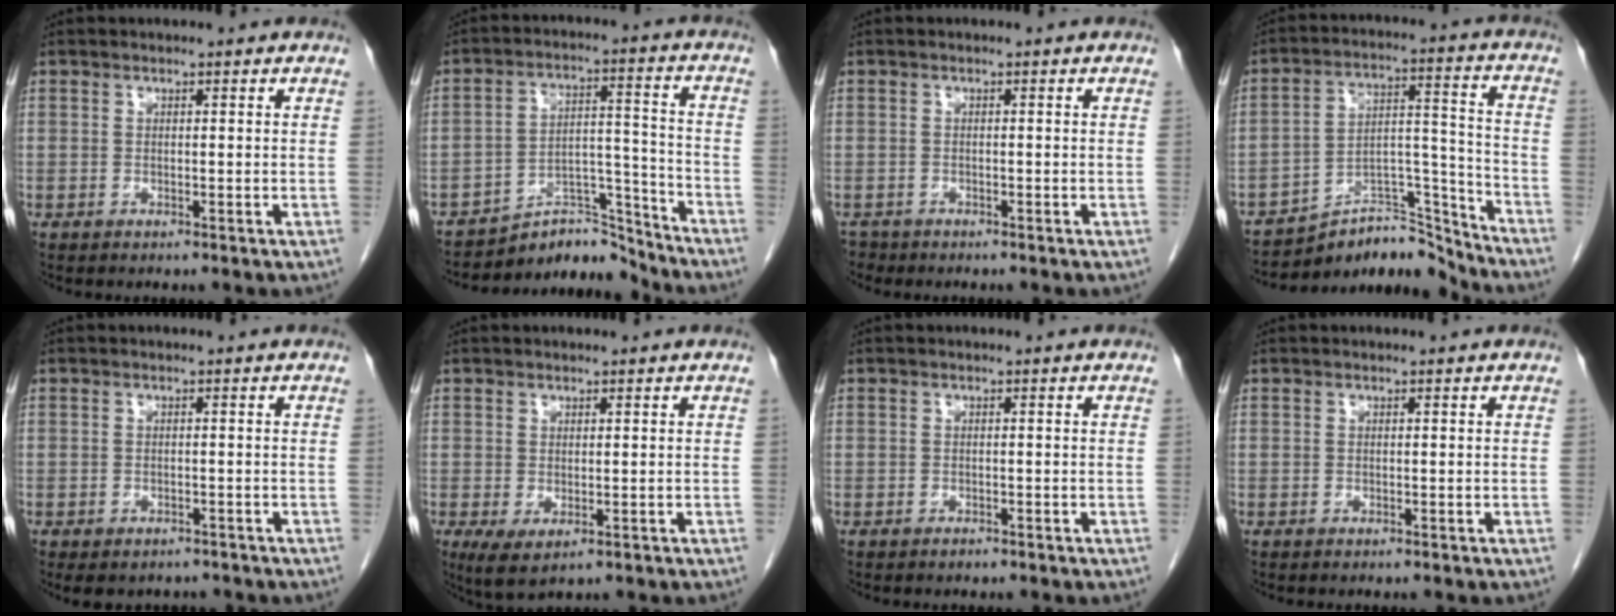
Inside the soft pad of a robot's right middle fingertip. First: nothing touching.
{"total": 9.3, "force": [-9.1, 1.7, 0.2], "torque": [0.009, 0.051, -0.152]}
{"total": 1.2, "force": [-1.0, 0.5, -0.2], "torque": [0.000, -0.001, -0.017]}
{"total": 12.1, "force": [-11.8, 2.5, 1.1], "torque": [-0.002, 0.059, -0.194]}
{"total": 5.0, "force": [-4.1, 2.5, 1.4], "torque": [-0.012, 0.004, -0.051]}
{"total": 3.3, "force": [-1.0, 1.3, 2.9], "torque": [-0.050, -0.011, -0.005]}
{"total": 0.5, "force": [-0.5, 0.2, 0.1], "torque": [-0.004, 0.000, -0.008]}
{"total": 0.0}